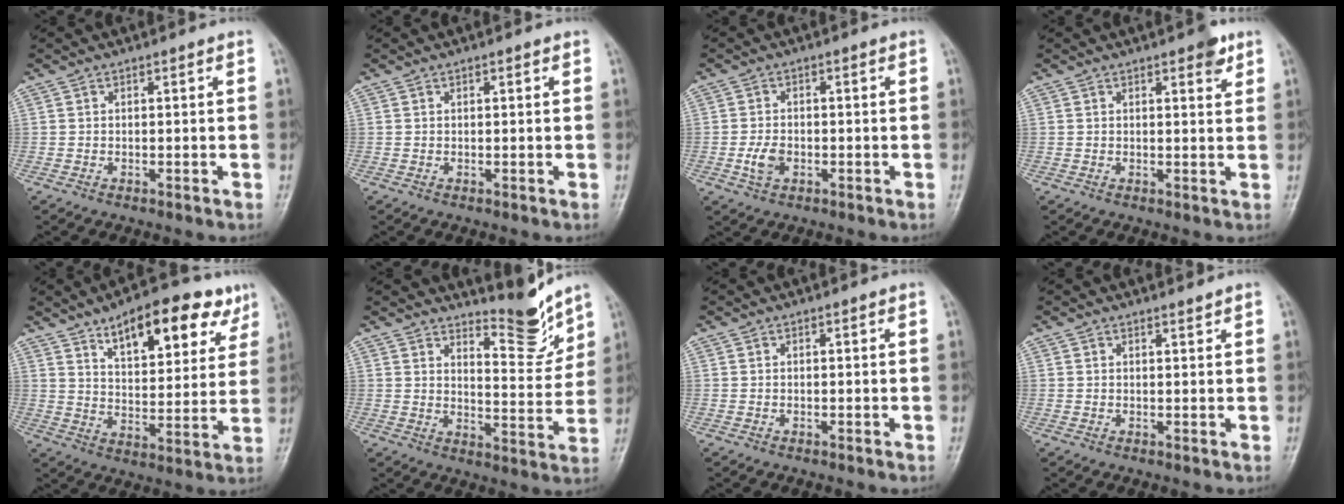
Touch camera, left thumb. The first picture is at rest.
{"total": 0.7, "force": [0.3, 0.3, 0.5], "torque": [-0.007, 0.000, 0.003]}
{"total": 3.7, "force": [-1.1, 2.4, 2.5], "torque": [-0.047, 0.005, -0.021]}
{"total": 3.4, "force": [2.0, 1.2, 2.4], "torque": [-0.022, -0.008, 0.022]}
{"total": 17.5, "force": [10.2, 7.5, 12.0], "torque": [-0.120, -0.038, 0.150]}
{"total": 8.1, "force": [7.4, 1.7, 3.1], "torque": [-0.018, -0.074, 0.117]}
{"total": 0.0}
{"total": 0.9, "force": [0.8, 0.1, 0.2], "torque": [-0.003, -0.009, 0.013]}